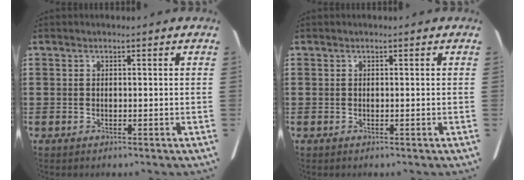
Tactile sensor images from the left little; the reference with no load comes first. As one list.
[{"total": 0.0}]